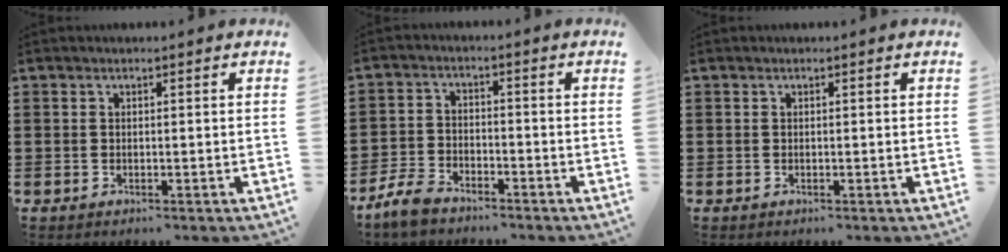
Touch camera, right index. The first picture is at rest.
{"total": 4.1, "force": [-3.6, 1.1, 1.6], "torque": [-0.050, 0.003, -0.078]}
{"total": 0.0}